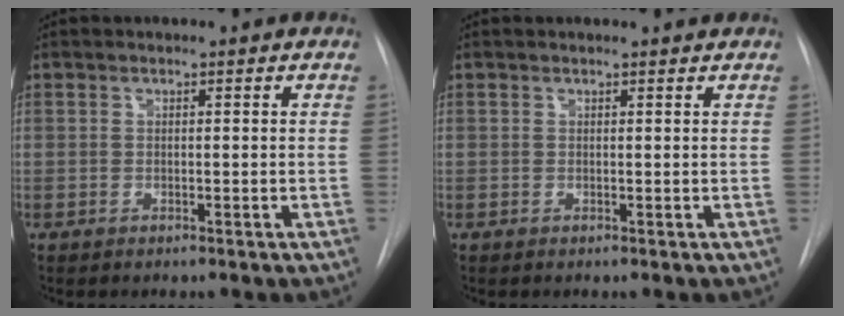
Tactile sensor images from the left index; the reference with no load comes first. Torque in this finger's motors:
{"motor_torque": [0.02, 0.10, -0.03, -0.01]}